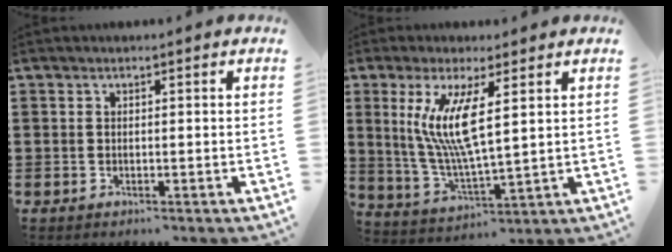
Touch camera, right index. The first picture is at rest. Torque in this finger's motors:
{"motor_torque": [1.30, 0.84, 1.05, 0.21]}